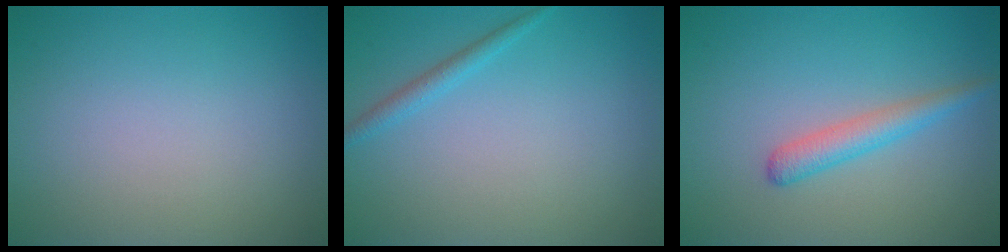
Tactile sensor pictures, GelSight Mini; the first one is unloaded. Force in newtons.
{"total": 1.3, "press": 1.3, "slide": 0.1}
{"total": 2.4, "press": 2.3, "slide": 0.1}